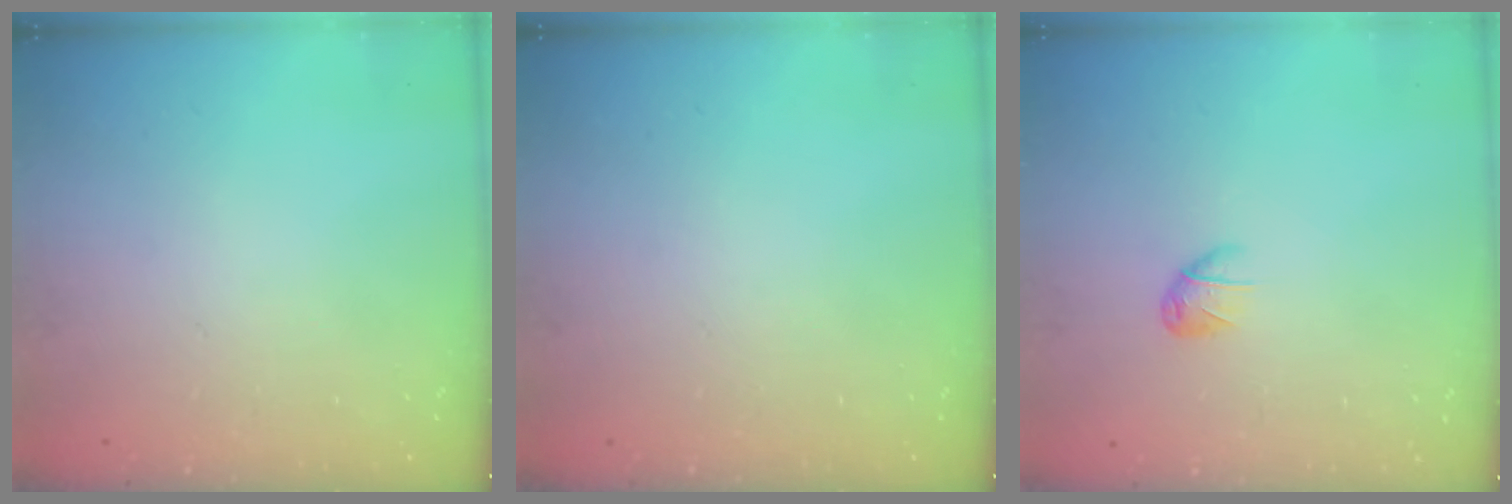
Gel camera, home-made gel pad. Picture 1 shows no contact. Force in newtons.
{"total": 0.0}
{"total": 5.5, "press": 5.3, "slide": 1.4}